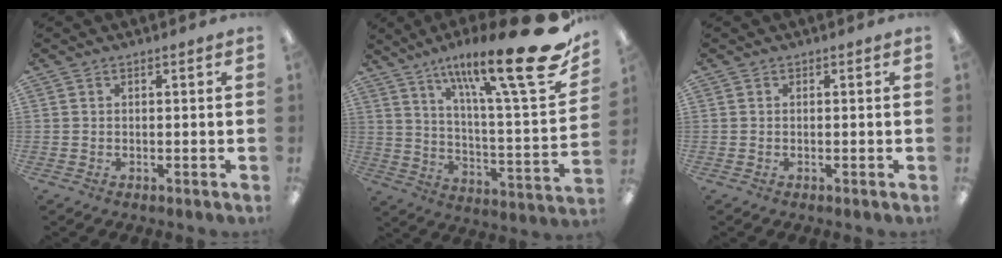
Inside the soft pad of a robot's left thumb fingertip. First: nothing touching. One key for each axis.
{"total": 24.3, "fx": 15.7, "fy": 4.7, "fz": 18.0, "tx": -0.264, "ty": -0.109, "tz": 0.245}
{"total": 0.0}